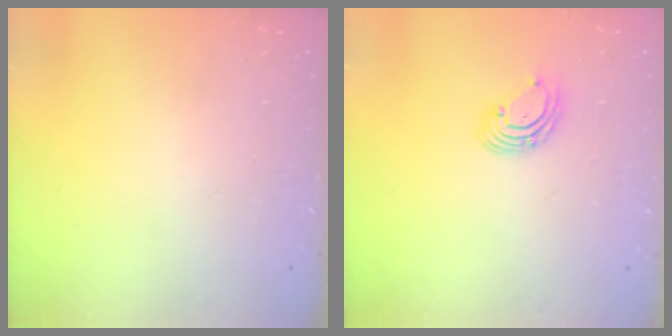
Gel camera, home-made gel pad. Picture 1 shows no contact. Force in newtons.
{"total": 4.8, "press": 4.7, "slide": 0.5}